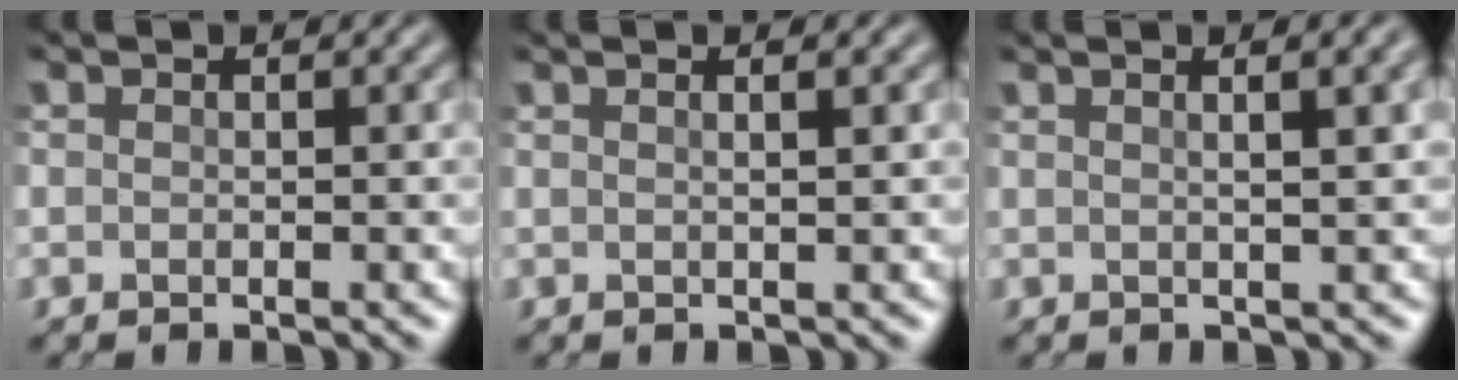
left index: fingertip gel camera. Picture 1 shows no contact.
{"total": 3.0, "force": [1.4, 1.4, 2.2], "torque": [-0.009, 0.014, -0.008]}
{"total": 7.4, "force": [3.1, 3.4, 5.8], "torque": [-0.032, 0.047, 0.005]}